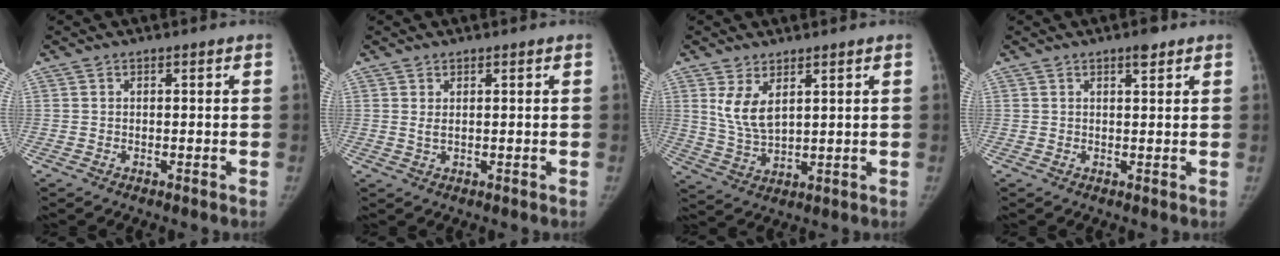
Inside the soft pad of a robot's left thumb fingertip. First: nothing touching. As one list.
[{"total": 1.3, "force": [0.5, 0.5, 1.1], "torque": [-0.020, 0.003, 0.013]}, {"total": 6.5, "force": [3.0, 3.0, 4.9], "torque": [-0.086, -0.019, 0.070]}, {"total": 2.0, "force": [1.4, 0.5, 1.4], "torque": [-0.018, -0.007, 0.021]}]